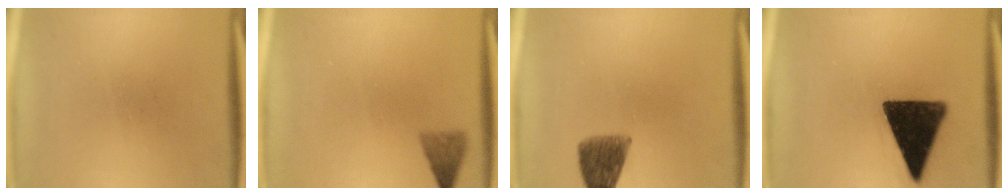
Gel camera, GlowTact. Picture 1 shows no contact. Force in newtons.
{"total": 2.5}
{"total": 6.6}
{"total": 15.2}